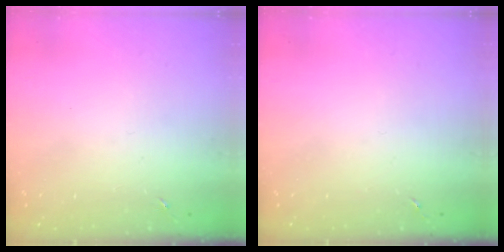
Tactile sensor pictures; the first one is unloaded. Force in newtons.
{"total": 0.0}